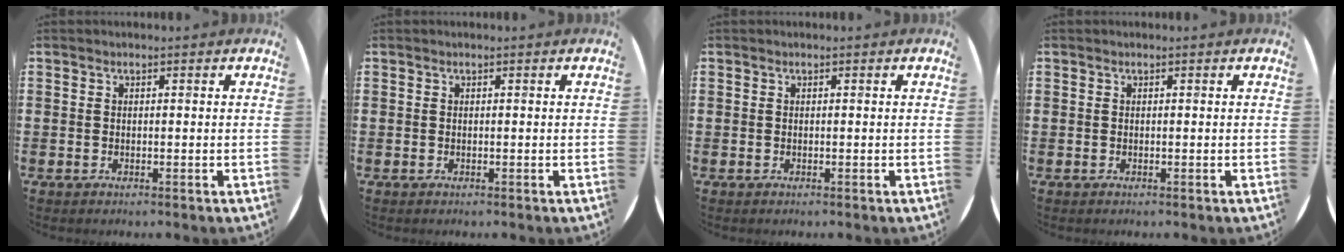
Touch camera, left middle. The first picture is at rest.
{"total": 0.0}
{"total": 0.0}
{"total": 0.0}